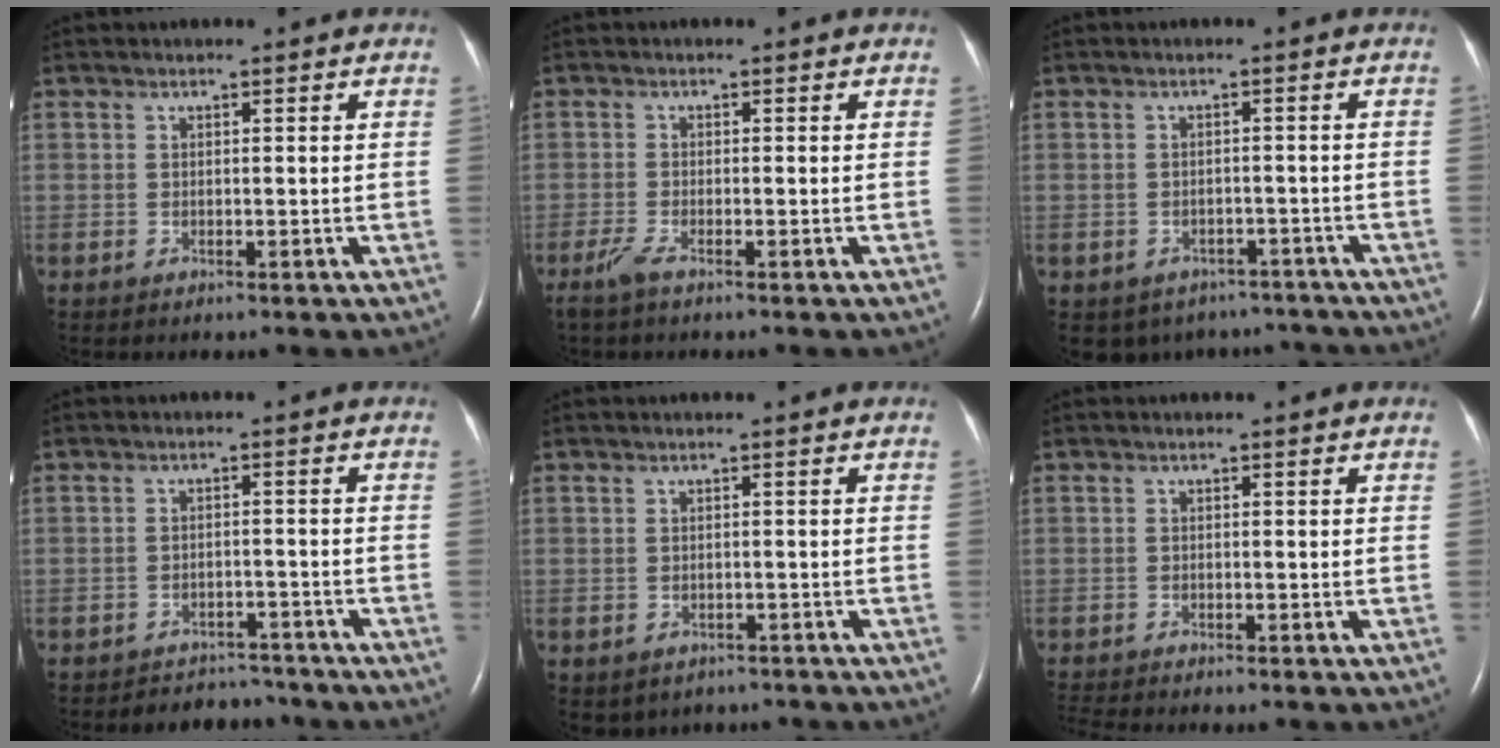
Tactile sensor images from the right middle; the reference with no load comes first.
{"total": 1.9, "force": [-1.4, 0.0, 1.2], "torque": [-0.040, -0.007, -0.034]}
{"total": 8.5, "force": [-7.2, 4.5, 0.9], "torque": [-0.011, 0.014, -0.077]}
{"total": 5.2, "force": [-4.8, 1.9, -1.1], "torque": [0.017, 0.017, -0.066]}
{"total": 4.9, "force": [-3.7, 3.0, 1.1], "torque": [-0.014, 0.012, -0.041]}
{"total": 2.3, "force": [-2.1, -0.7, 0.4], "torque": [-0.018, -0.013, -0.041]}